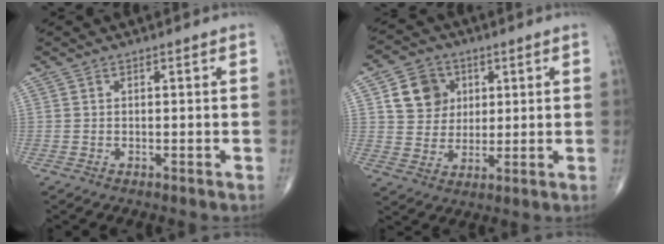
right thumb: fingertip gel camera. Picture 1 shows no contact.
{"total": 9.2, "force": [3.0, 7.9, 3.6], "torque": [-0.026, -0.007, 0.054]}